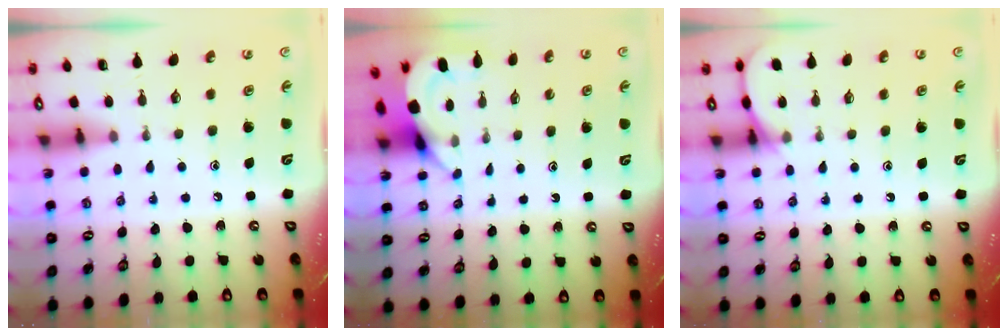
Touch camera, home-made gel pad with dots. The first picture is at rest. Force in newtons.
{"total": 3.7, "press": 3.7, "slide": 0.2}
{"total": 5.8, "press": 5.8, "slide": 0.7}